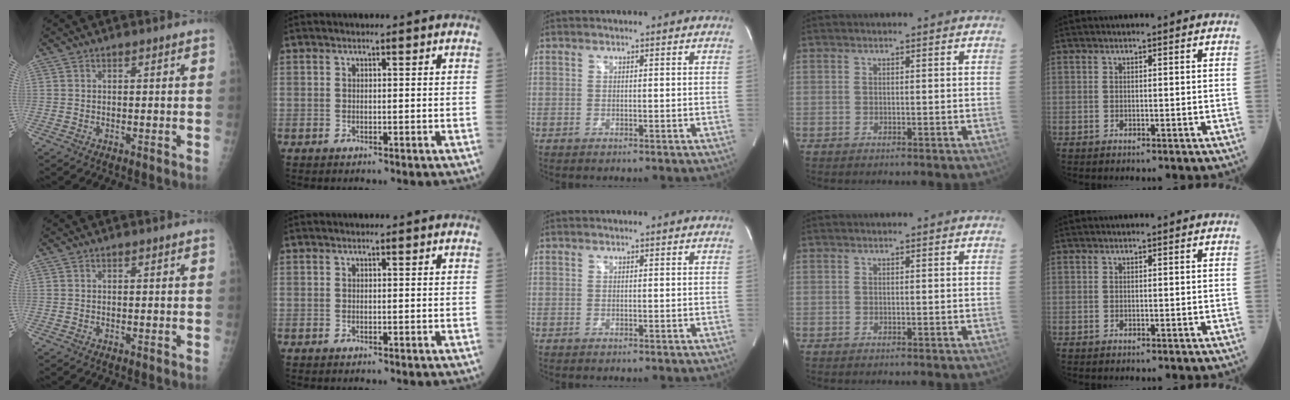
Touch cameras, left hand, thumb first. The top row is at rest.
{}